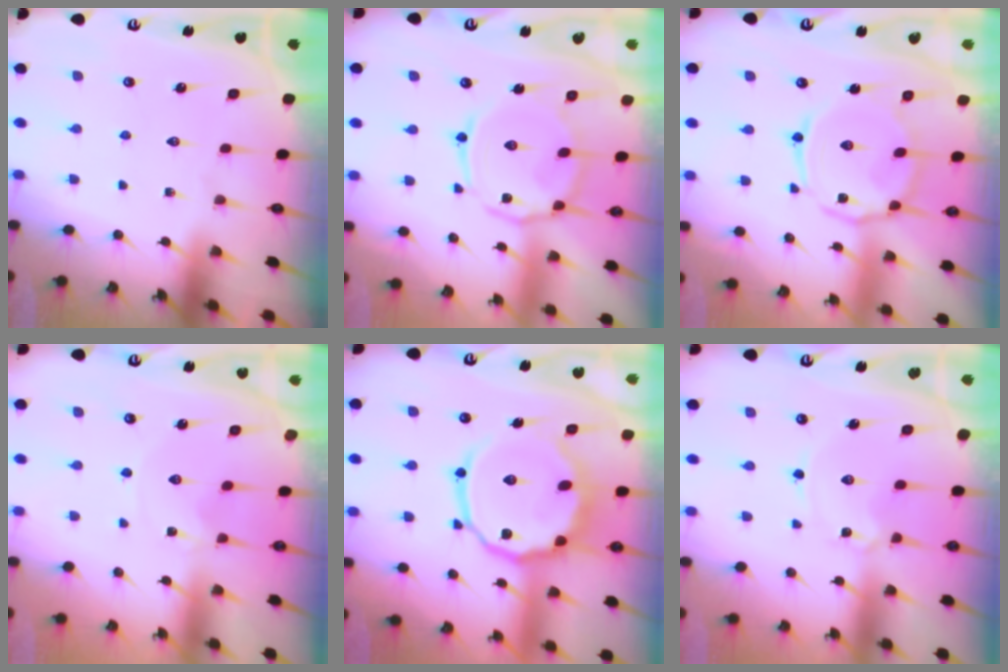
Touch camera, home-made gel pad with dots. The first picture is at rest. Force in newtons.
{"total": 10.3, "press": 10.3, "slide": 0.8}
{"total": 10.3, "press": 10.3, "slide": 0.8}
{"total": 0.9, "press": 0.9, "slide": 0.1}
{"total": 14.5, "press": 14.4, "slide": 1.6}
{"total": 1.6, "press": 1.6, "slide": 0.1}